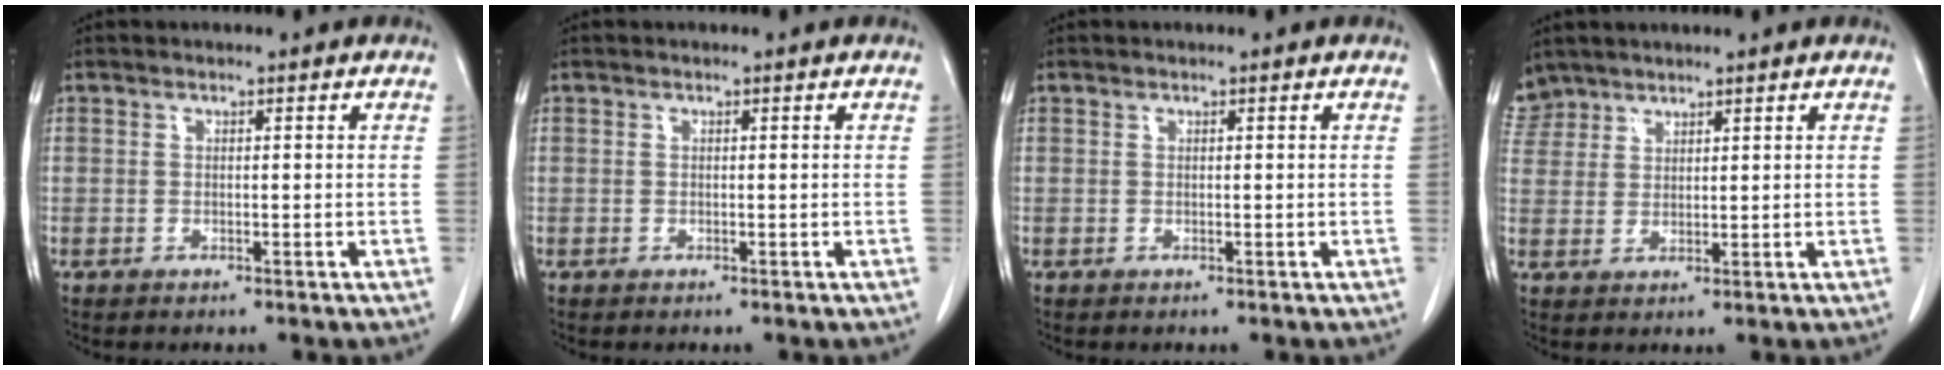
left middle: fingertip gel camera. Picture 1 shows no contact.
{"total": 0.0}
{"total": 0.0}
{"total": 4.7, "force": [4.1, 2.4, -0.1], "torque": [0.003, 0.013, 0.086]}